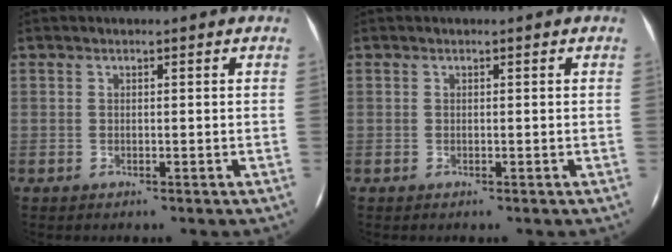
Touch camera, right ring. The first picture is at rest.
{"total": 0.0}